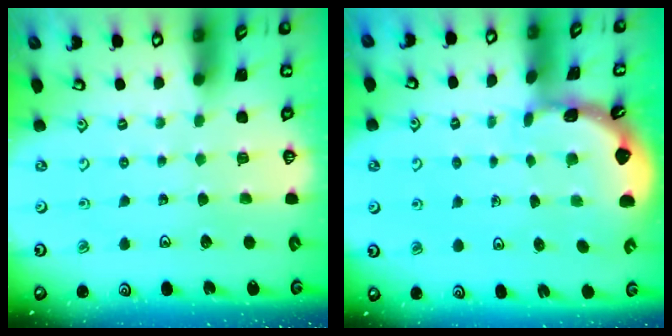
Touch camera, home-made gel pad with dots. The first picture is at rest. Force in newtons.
{"total": 1.7, "press": 1.7, "slide": 0.1}